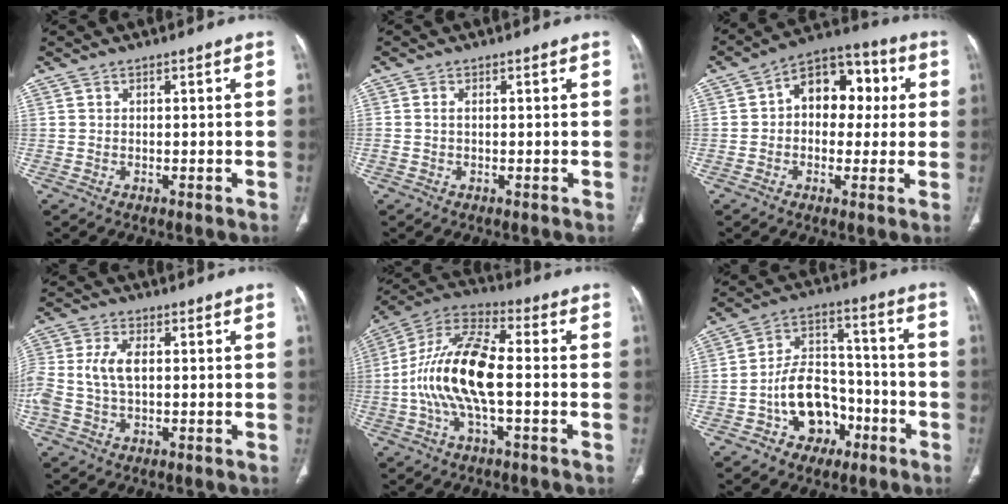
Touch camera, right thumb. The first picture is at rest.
{"total": 0.9, "force": [0.0, 0.5, 0.7], "torque": [-0.020, 0.002, 0.002]}
{"total": 12.9, "force": [1.9, 8.9, 9.1], "torque": [-0.084, 0.029, 0.016]}
{"total": 8.6, "force": [0.4, 5.0, 7.1], "torque": [-0.178, 0.013, 0.011]}
{"total": 16.1, "force": [-1.8, 6.0, 14.8], "torque": [-0.308, 0.037, -0.041]}
{"total": 13.1, "force": [-5.3, 9.2, 7.7], "torque": [-0.090, 0.054, -0.086]}